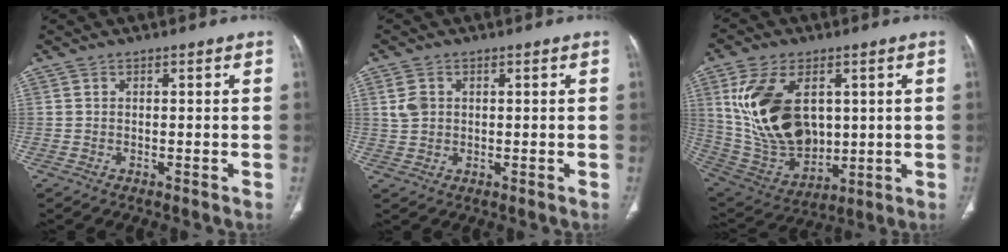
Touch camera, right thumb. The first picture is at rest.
{"total": 3.3, "force": [0.8, 2.6, 1.9], "torque": [-0.037, 0.003, 0.019]}
{"total": 20.1, "force": [4.3, 12.8, 15.0], "torque": [-0.265, -0.019, 0.105]}